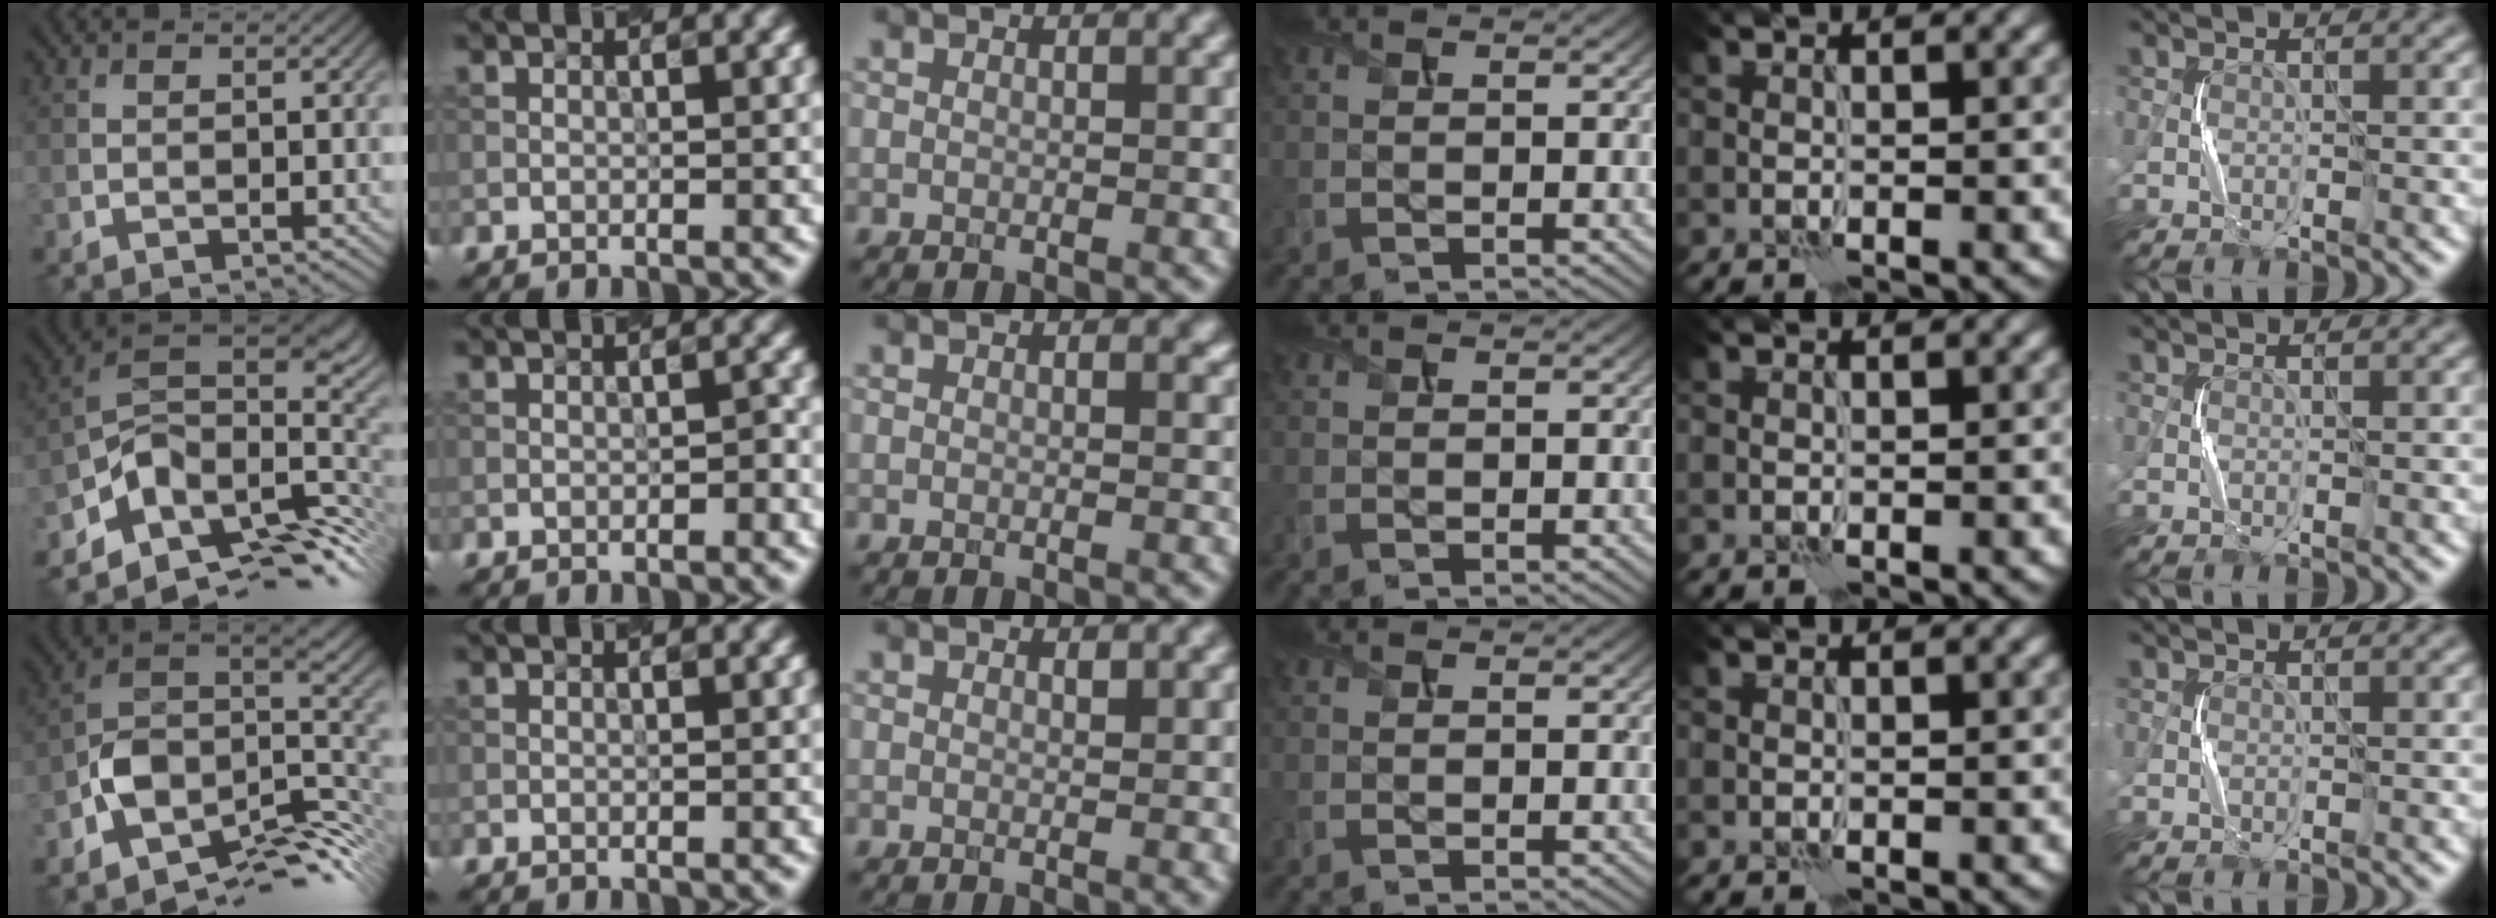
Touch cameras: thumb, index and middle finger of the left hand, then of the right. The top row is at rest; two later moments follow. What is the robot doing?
{"motion": "squeeze", "object": "stress ball aka squeeze ball"}